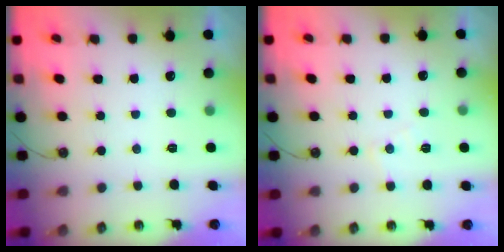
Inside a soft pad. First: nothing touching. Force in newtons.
{"total": 6.3, "press": 6.2, "slide": 0.9}